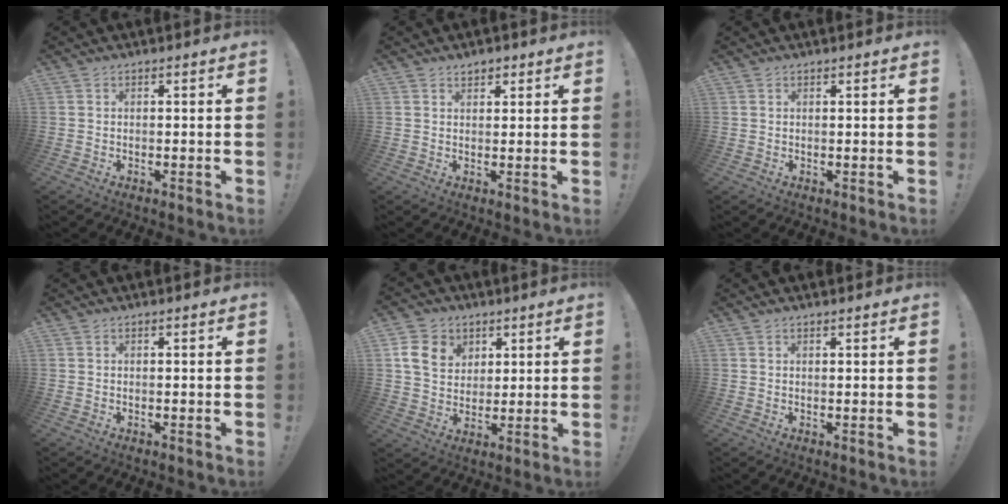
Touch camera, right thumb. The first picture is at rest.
{"total": 2.0, "force": [1.4, 1.4, 0.6], "torque": [-0.004, -0.004, 0.024]}
{"total": 1.0, "force": [0.6, 0.8, 0.0], "torque": [-0.001, -0.001, 0.010]}
{"total": 0.0}
{"total": 11.0, "force": [4.9, 8.7, 4.4], "torque": [-0.077, -0.013, 0.101]}
{"total": 0.9, "force": [0.9, 0.1, 0.0], "torque": [0.008, -0.004, 0.016]}